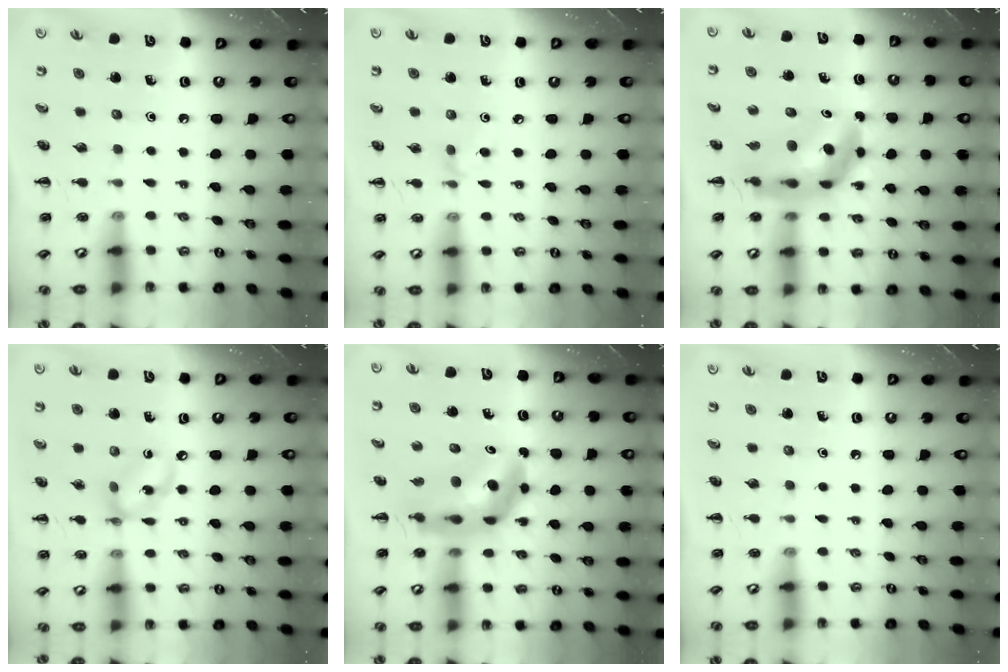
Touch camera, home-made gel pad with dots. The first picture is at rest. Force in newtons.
{"total": 3.5, "press": 3.3, "slide": 1.2}
{"total": 10.6, "press": 10.0, "slide": 3.3}
{"total": 8.2, "press": 7.9, "slide": 2.0}
{"total": 10.6, "press": 10.0, "slide": 3.3}
{"total": 0.0}